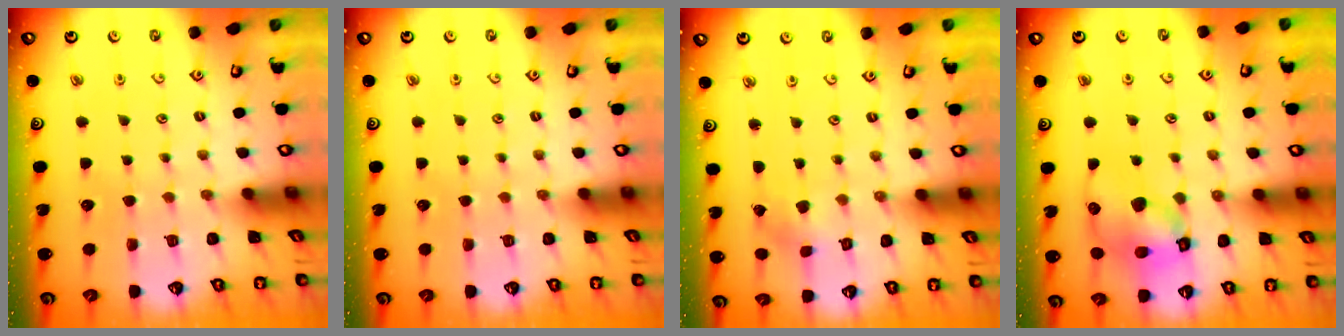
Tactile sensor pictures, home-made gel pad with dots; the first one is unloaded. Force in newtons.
{"total": 0.0}
{"total": 0.7, "press": 0.7, "slide": 0.1}
{"total": 12.4, "press": 12.2, "slide": 1.9}